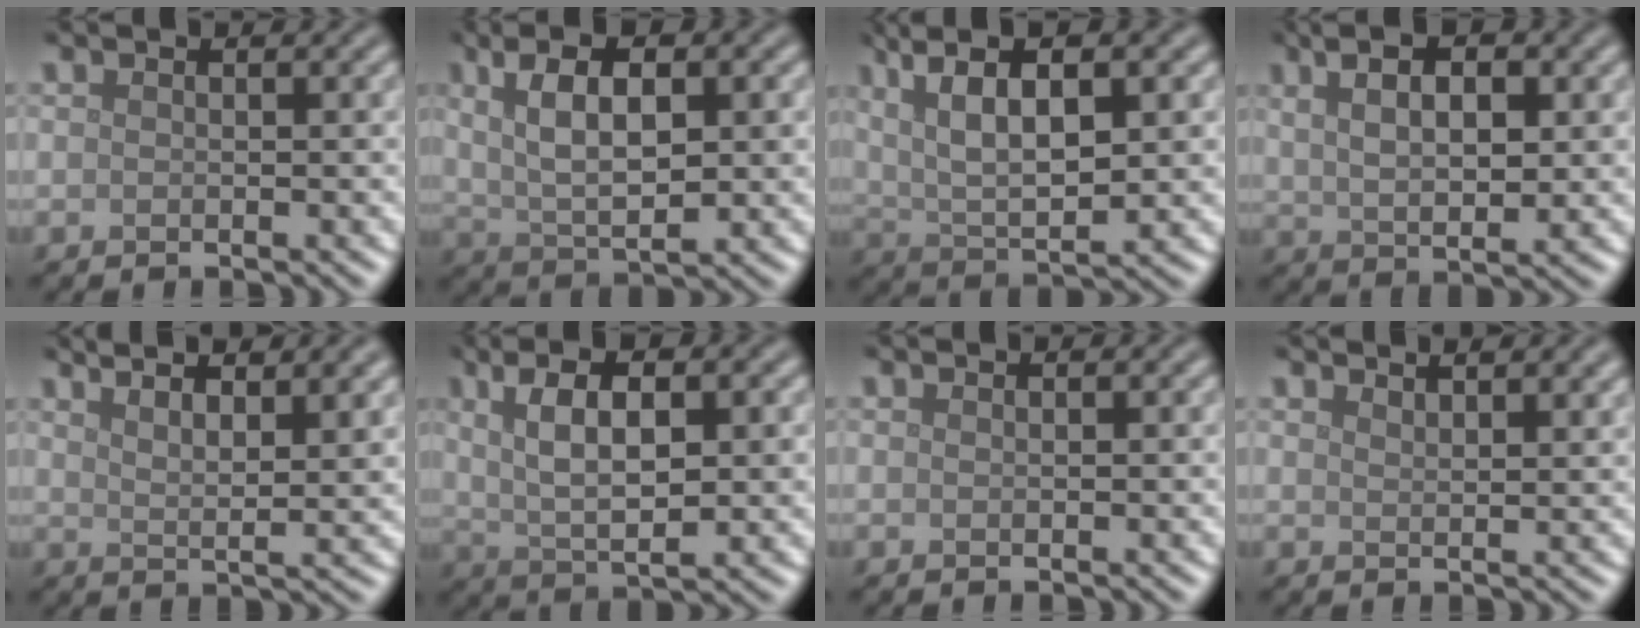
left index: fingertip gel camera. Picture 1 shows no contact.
{"total": 6.9, "force": [1.7, 3.0, 6.0], "torque": [-0.097, 0.006, 0.028]}
{"total": 8.3, "force": [3.0, 3.2, 7.0], "torque": [-0.132, 0.006, 0.053]}
{"total": 7.1, "force": [2.7, 3.3, 5.6], "torque": [-0.094, 0.012, 0.034]}
{"total": 6.7, "force": [4.6, 1.8, 4.6], "torque": [-0.043, 0.024, 0.042]}
{"total": 7.3, "force": [1.8, 2.8, 6.5], "torque": [-0.105, 0.006, 0.028]}
{"total": 0.0}
{"total": 3.5, "force": [2.9, 1.0, 1.6], "torque": [-0.003, 0.015, 0.030]}